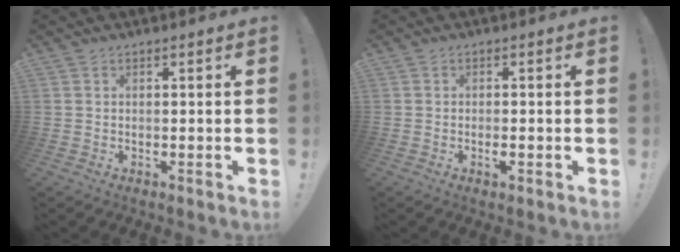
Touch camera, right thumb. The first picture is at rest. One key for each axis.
{"total": 1.5, "fx": -0.8, "fy": 0.4, "fz": 1.2, "tx": -0.025, "ty": 0.004, "tz": -0.012}